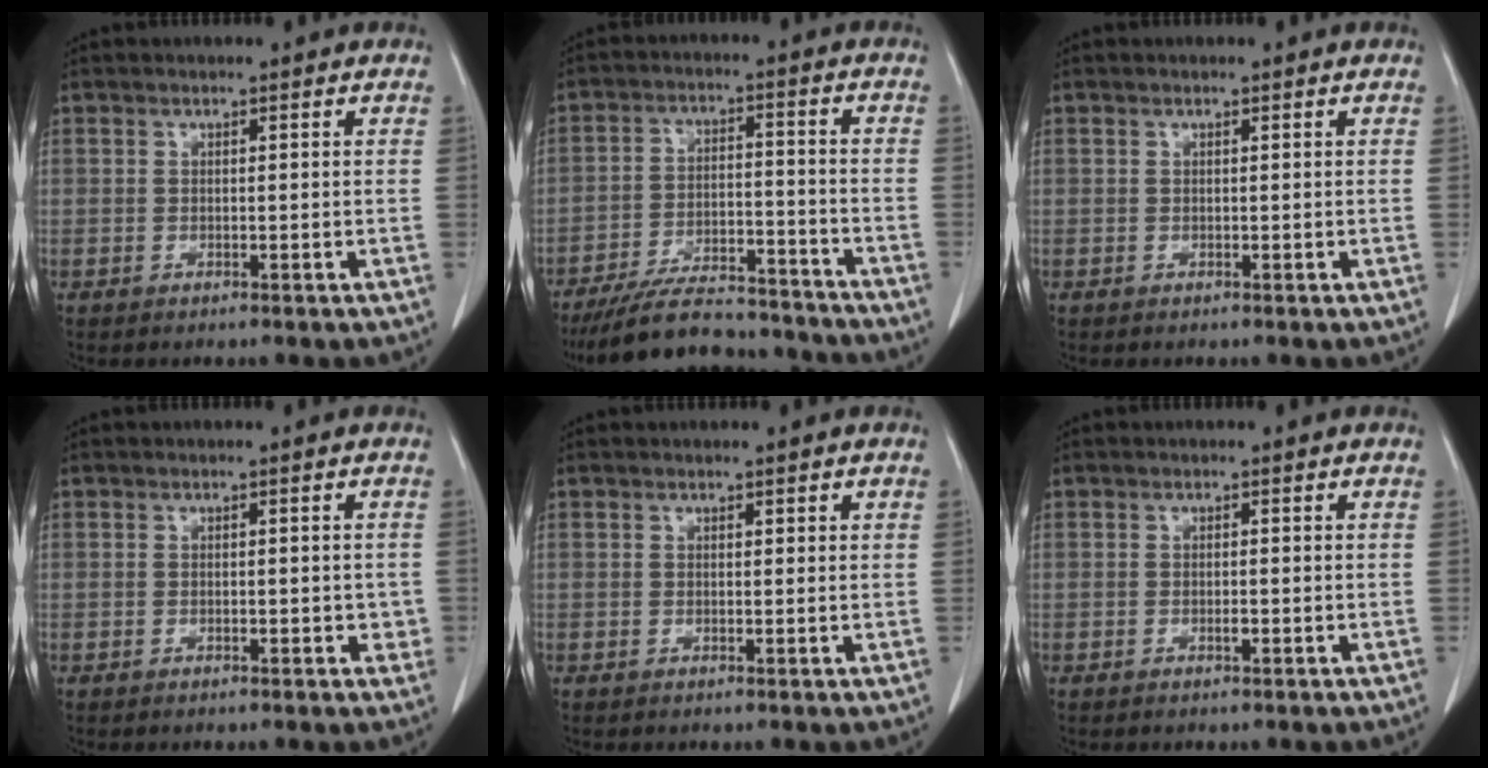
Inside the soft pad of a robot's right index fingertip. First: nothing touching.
{"total": 15.8, "force": [-14.4, 3.7, 5.4], "torque": [-0.094, 0.008, -0.220]}
{"total": 0.0}
{"total": 2.0, "force": [-0.5, 1.0, 1.6], "torque": [-0.015, 0.003, -0.005]}
{"total": 0.8, "force": [0.5, 0.3, 0.5], "torque": [-0.007, 0.000, 0.006]}
{"total": 0.8, "force": [-0.3, 0.1, 0.7], "torque": [-0.014, 0.000, -0.005]}